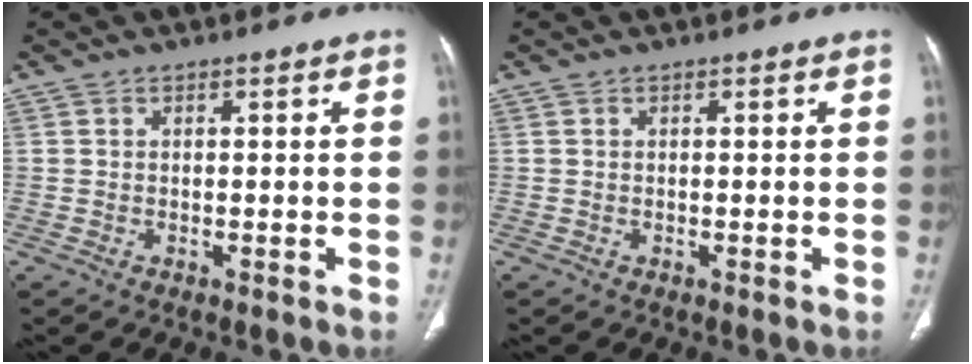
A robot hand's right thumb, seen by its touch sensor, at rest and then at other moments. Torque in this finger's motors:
{"motor_torque": [0.02, 0.02, 0.00, 0.00, 0.00]}